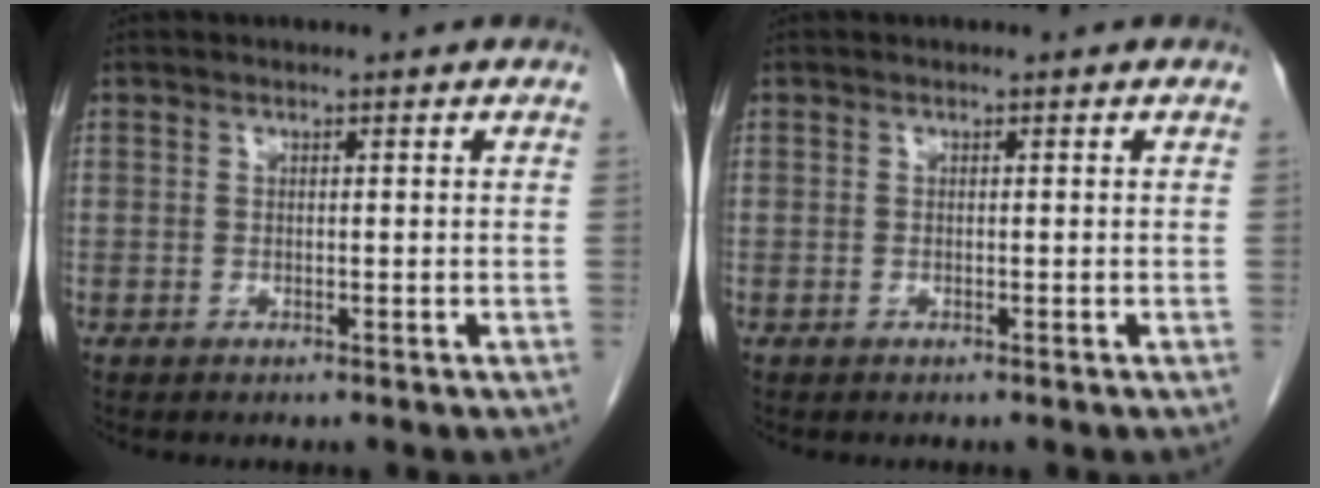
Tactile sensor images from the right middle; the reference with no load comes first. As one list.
[{"total": 0.0}]